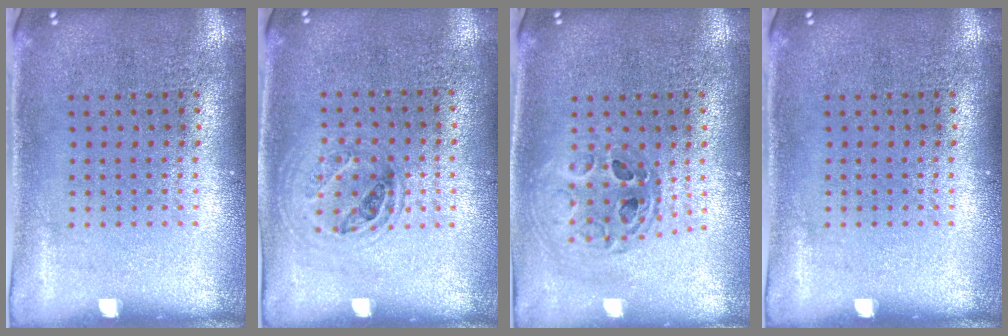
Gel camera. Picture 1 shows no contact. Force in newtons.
{"total": 1.1, "press": 1.0, "slide": 0.5}
{"total": 0.7, "press": 0.7, "slide": 0.1}
{"total": 0.0}